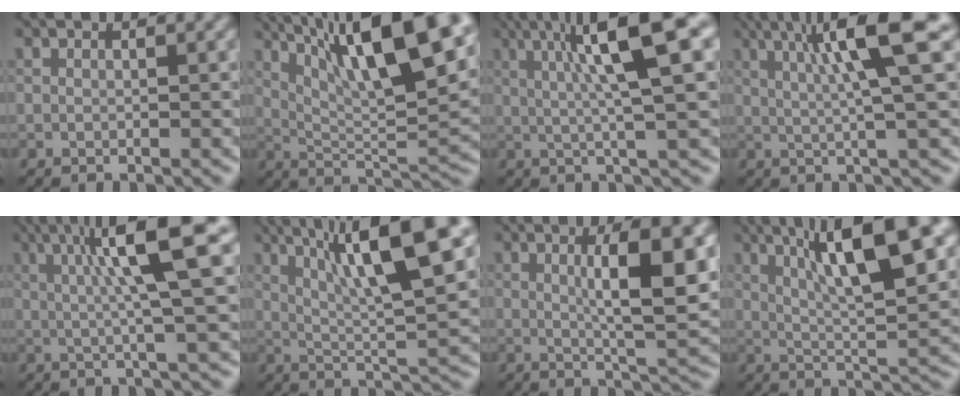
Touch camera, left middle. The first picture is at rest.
{"total": 13.6, "force": [6.8, 3.2, 11.3], "torque": [-0.175, 0.015, 0.117]}
{"total": 10.0, "force": [2.8, 1.8, 9.4], "torque": [-0.121, 0.021, 0.038]}
{"total": 8.3, "force": [2.6, 1.0, 7.8], "torque": [-0.110, 0.016, 0.039]}
{"total": 9.0, "force": [2.3, 1.3, 8.6], "torque": [-0.118, 0.017, 0.034]}
{"total": 11.7, "force": [5.2, 2.3, 10.3], "torque": [-0.154, 0.013, 0.087]}
{"total": 7.7, "force": [1.5, 1.6, 7.4], "torque": [-0.104, 0.001, 0.026]}
{"total": 11.7, "force": [4.9, 2.6, 10.3], "torque": [-0.153, 0.015, 0.080]}